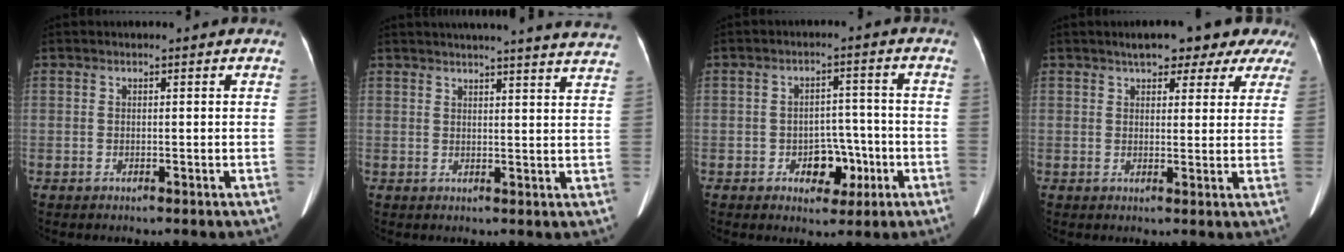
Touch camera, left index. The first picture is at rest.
{"total": 22.3, "force": [20.9, 0.3, 7.7], "torque": [-0.107, -0.038, 0.239]}
{"total": 5.6, "force": [-2.3, 3.7, 3.6], "torque": [-0.049, 0.016, -0.026]}
{"total": 9.9, "force": [7.5, 3.8, 5.1], "torque": [-0.046, 0.025, 0.081]}